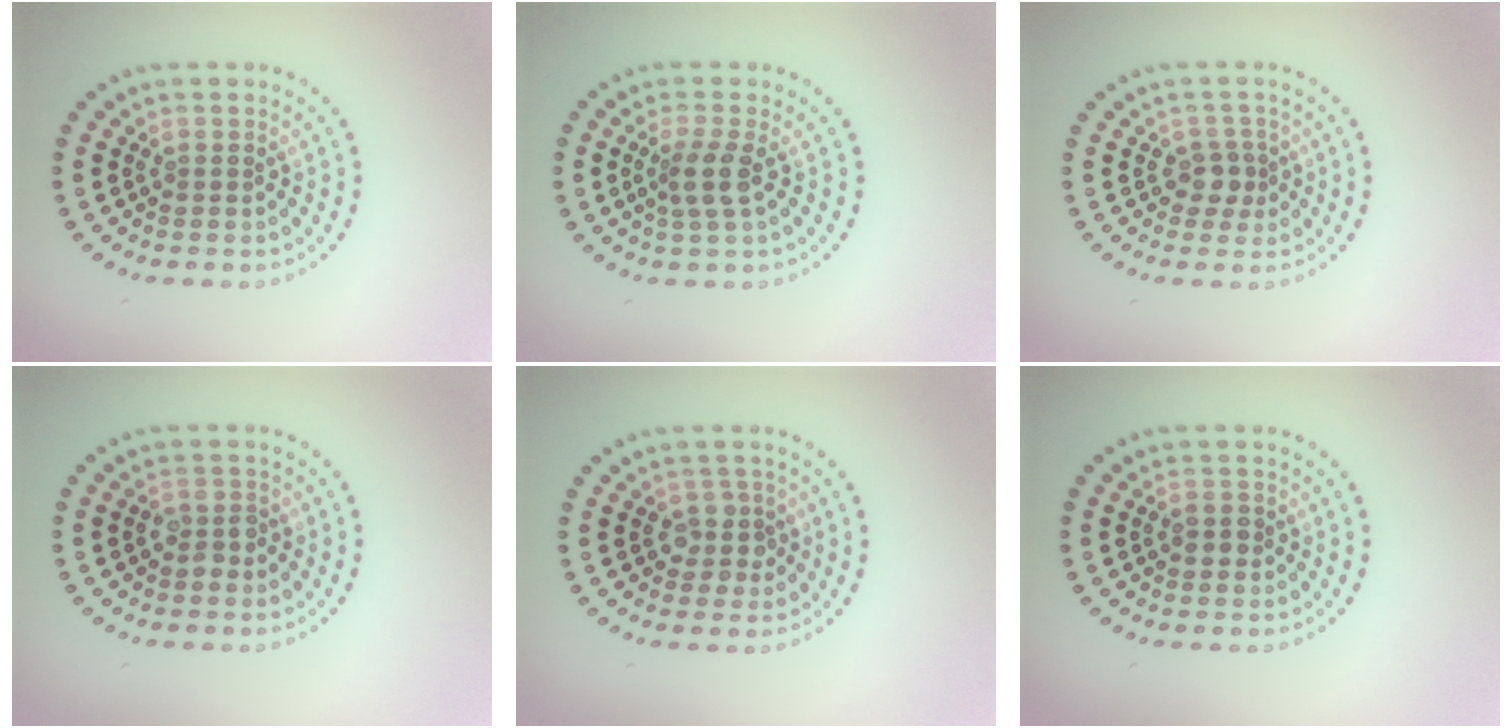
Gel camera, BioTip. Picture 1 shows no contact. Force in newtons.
{"total": 2.5, "press": 1.9, "slide": 1.6}
{"total": 1.8, "press": 1.6, "slide": 0.9}
{"total": 1.7, "press": 1.6, "slide": 0.4}
{"total": 2.3, "press": 1.9, "slide": 1.3}
{"total": 1.4, "press": 1.4, "slide": 0.2}